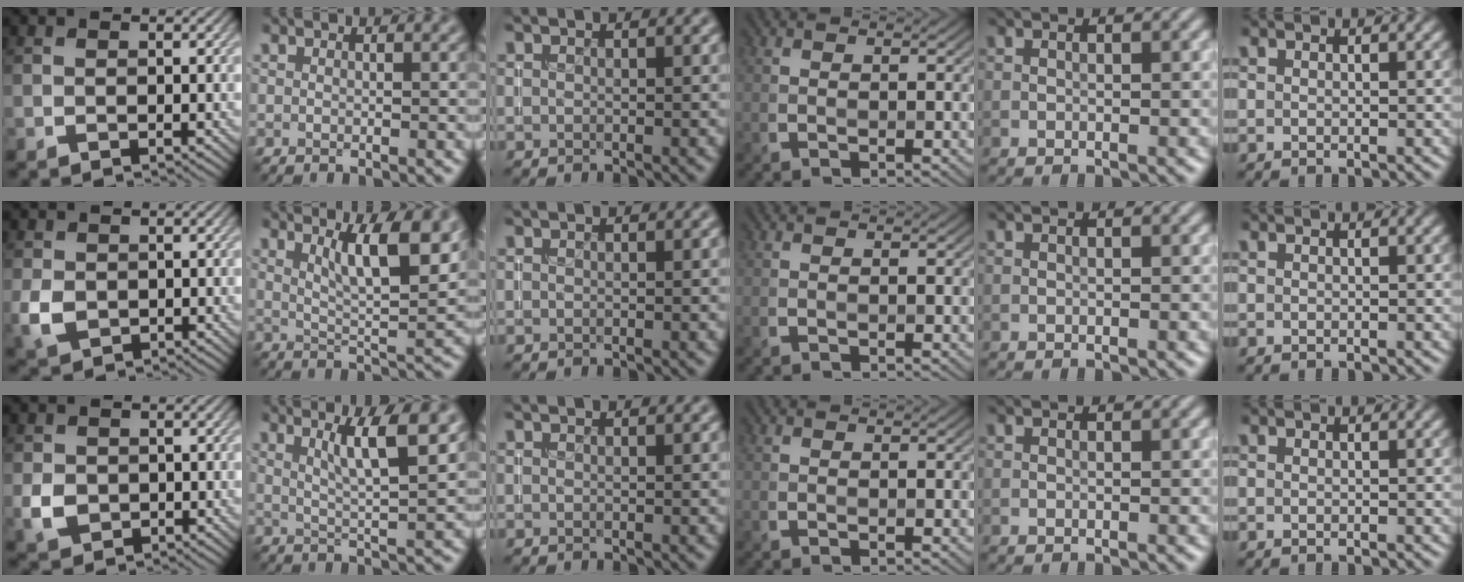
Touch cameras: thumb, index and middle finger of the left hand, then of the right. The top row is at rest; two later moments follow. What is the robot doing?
{"motion": "insert", "object": "coin"}